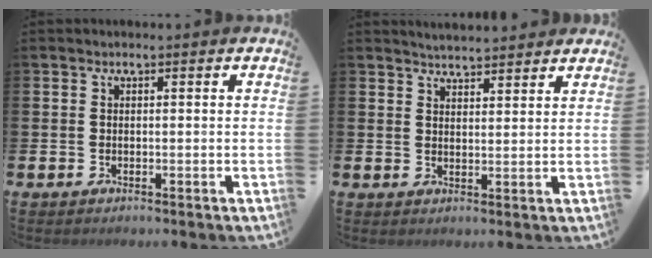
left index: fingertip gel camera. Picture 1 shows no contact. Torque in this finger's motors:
{"motor_torque": [0.99, -1.15, 0.13, 0.04]}